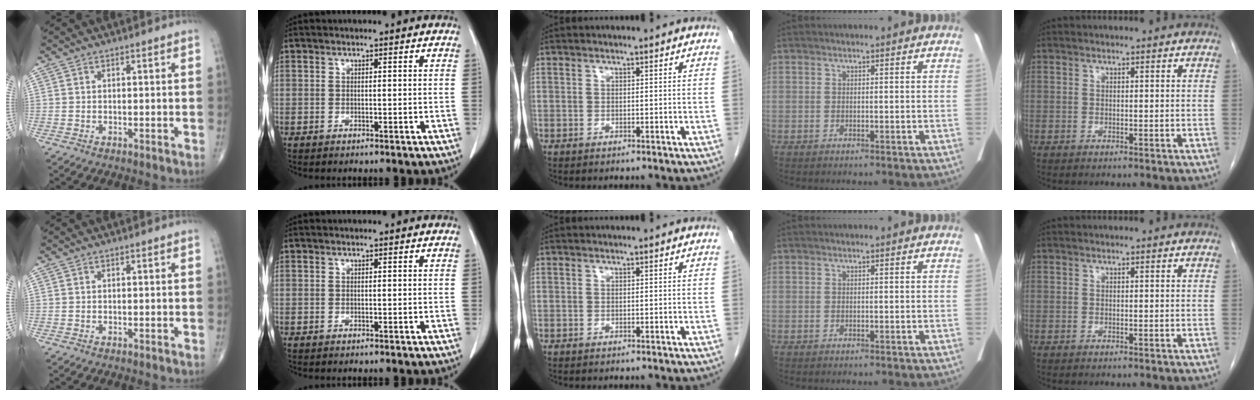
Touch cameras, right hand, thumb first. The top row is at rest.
{}